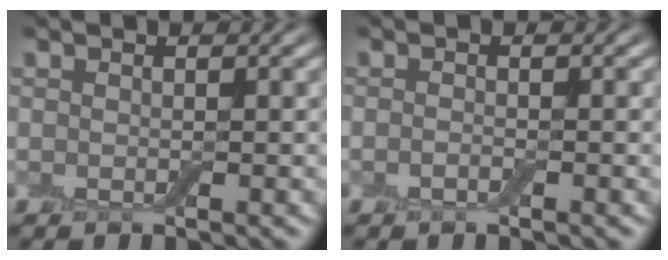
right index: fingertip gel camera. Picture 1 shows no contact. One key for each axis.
{"total": 0.7, "fx": -0.4, "fy": 0.2, "fz": 0.5, "tx": -0.012, "ty": -0.001, "tz": -0.008}